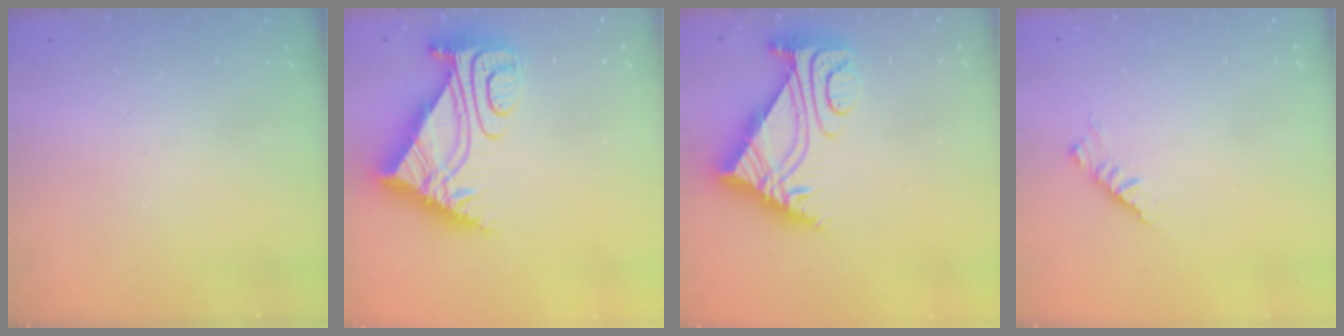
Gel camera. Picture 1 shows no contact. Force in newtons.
{"total": 11.1, "press": 11.1, "slide": 1.0}
{"total": 8.4, "press": 8.3, "slide": 0.8}
{"total": 2.9, "press": 2.8, "slide": 0.7}